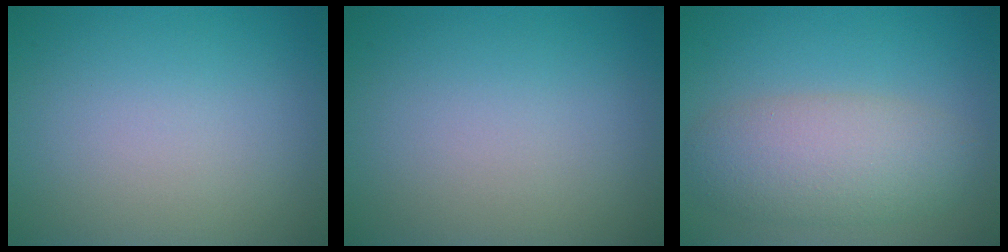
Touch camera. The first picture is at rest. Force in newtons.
{"total": 0.0}
{"total": 5.4, "press": 5.4, "slide": 0.2}